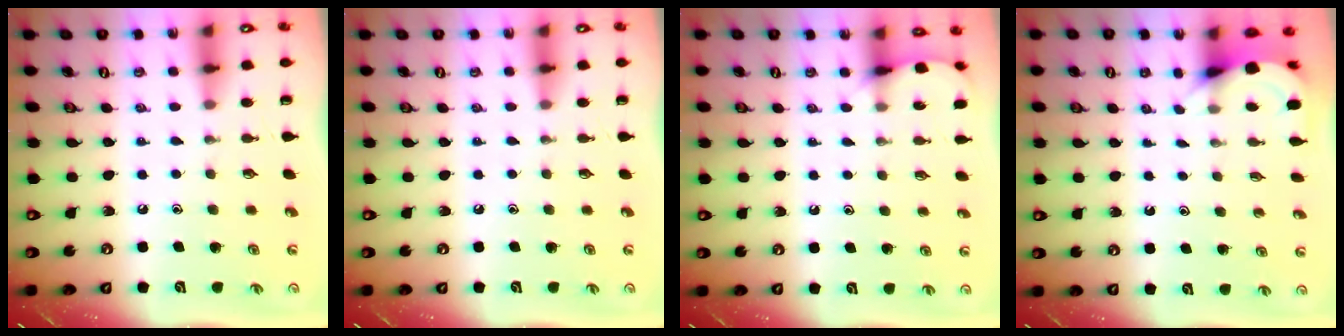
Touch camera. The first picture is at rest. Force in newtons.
{"total": 0.0}
{"total": 3.9, "press": 3.9, "slide": 0.3}
{"total": 4.9, "press": 4.9, "slide": 0.4}